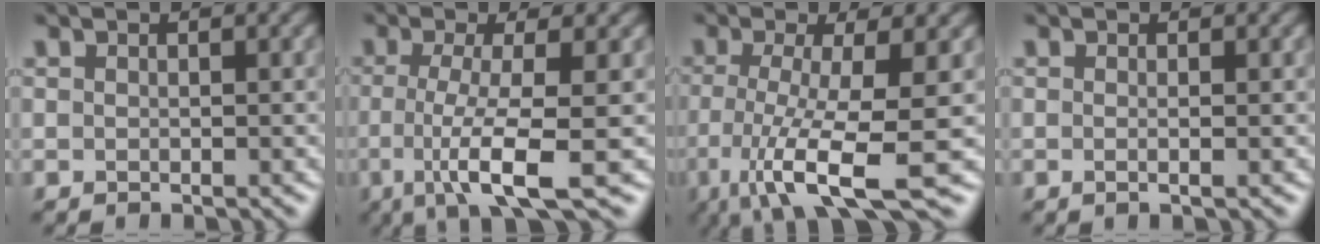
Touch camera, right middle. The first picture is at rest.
{"total": 6.5, "force": [-1.6, 1.4, 6.2], "torque": [-0.108, -0.009, -0.032]}
{"total": 8.6, "force": [-3.0, 1.9, 7.8], "torque": [-0.138, -0.012, -0.056]}
{"total": 1.2, "force": [-0.1, 0.4, 1.1], "torque": [-0.016, -0.005, -0.008]}